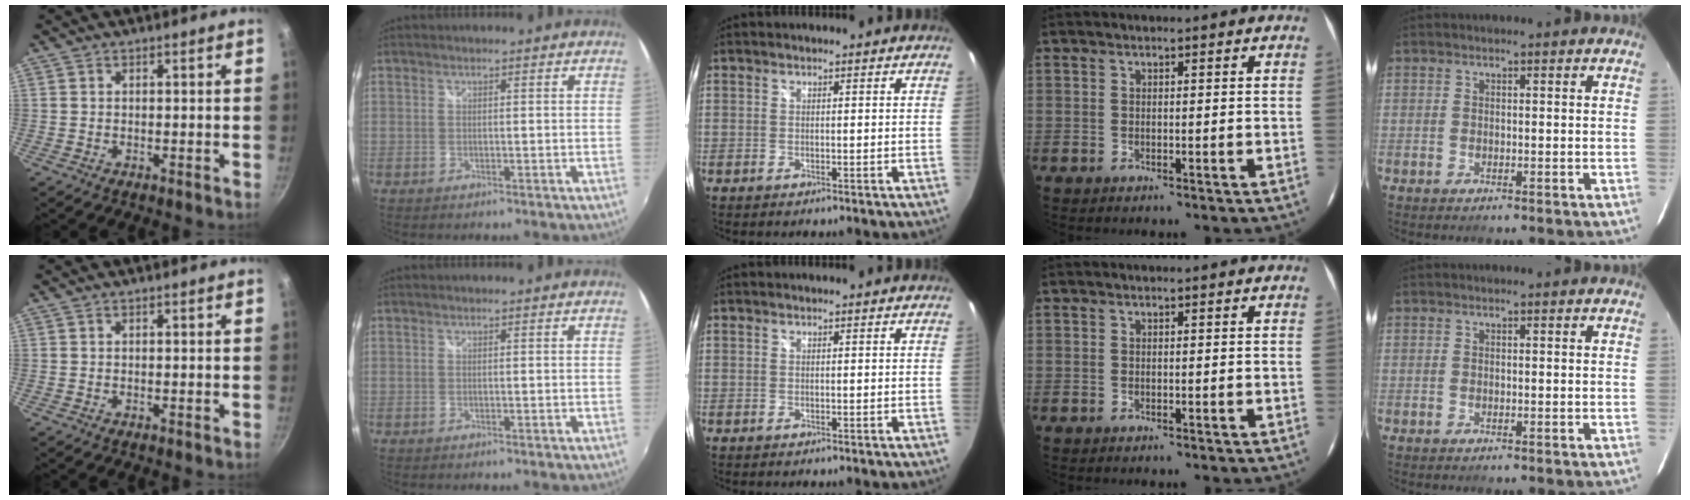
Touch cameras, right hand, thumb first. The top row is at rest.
{}